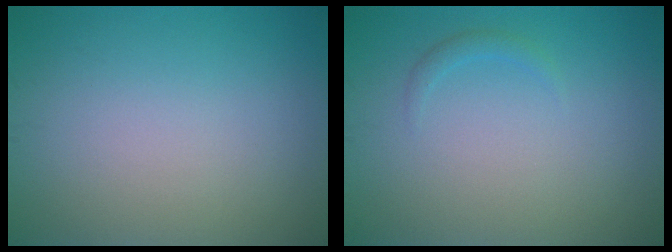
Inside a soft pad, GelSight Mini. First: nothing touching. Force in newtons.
{"total": 0.8, "press": 0.8, "slide": 0.1}